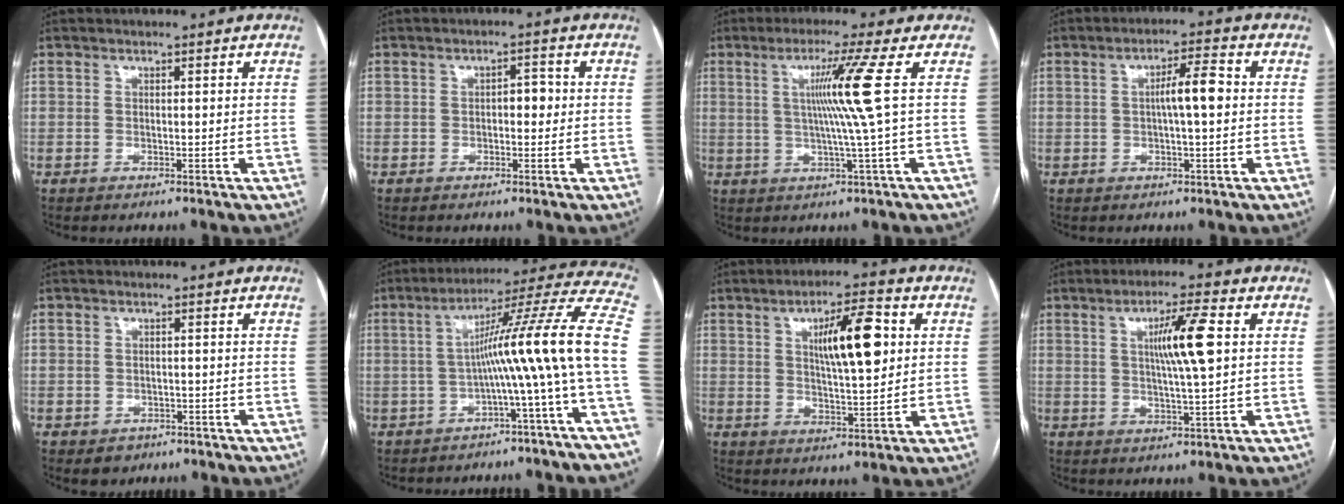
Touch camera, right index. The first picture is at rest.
{"total": 2.6, "force": [-0.1, 1.3, 2.2], "torque": [-0.028, 0.013, -0.002]}
{"total": 8.1, "force": [1.4, -2.9, 7.4], "torque": [-0.137, -0.002, 0.036]}
{"total": 5.4, "force": [0.2, 0.6, 5.4], "torque": [-0.091, 0.013, 0.002]}
{"total": 3.0, "force": [-1.6, 2.5, 0.5], "torque": [0.000, 0.009, -0.016]}
{"total": 15.6, "force": [-2.5, -2.5, 15.2], "torque": [-0.195, 0.034, -0.048]}
{"total": 10.6, "force": [2.8, 2.2, 10.0], "torque": [-0.164, 0.009, 0.047]}
{"total": 8.3, "force": [1.7, 0.1, 8.1], "torque": [-0.140, 0.003, 0.030]}